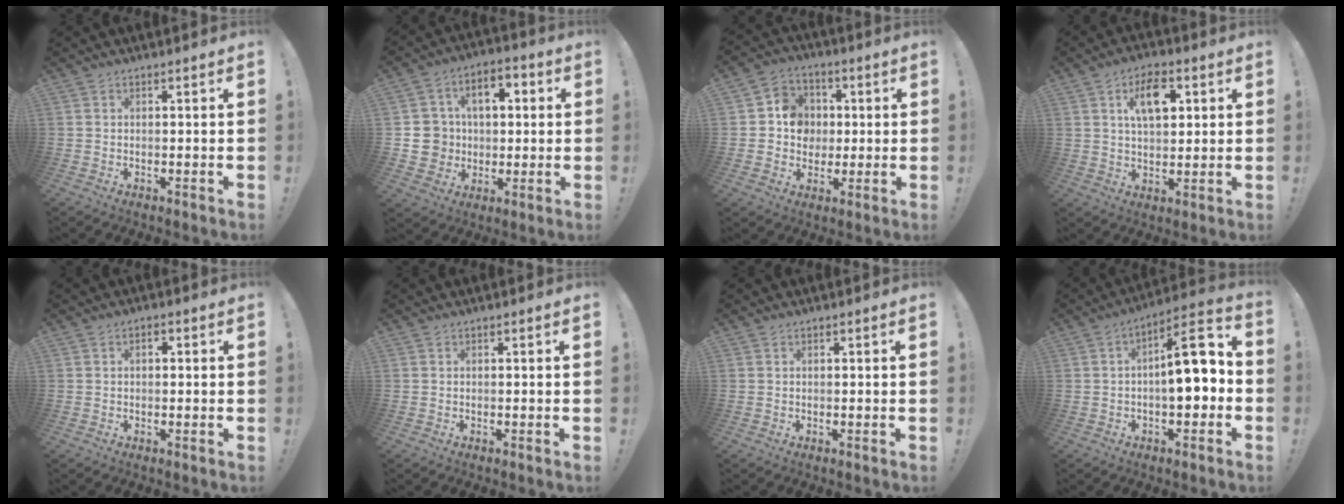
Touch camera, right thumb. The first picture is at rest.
{"total": 11.0, "force": [0.4, 10.3, 3.9], "torque": [-0.053, 0.009, 0.017]}
{"total": 10.3, "force": [0.1, 9.7, 3.6], "torque": [-0.051, 0.007, 0.010]}
{"total": 10.7, "force": [4.0, 6.1, 7.8], "torque": [-0.112, 0.000, 0.067]}
{"total": 1.2, "force": [-0.3, 0.9, 0.8], "torque": [-0.010, 0.004, -0.007]}
{"total": 0.0}
{"total": 0.0}
{"total": 13.7, "force": [0.4, 5.2, 12.7], "torque": [-0.168, 0.001, 0.002]}